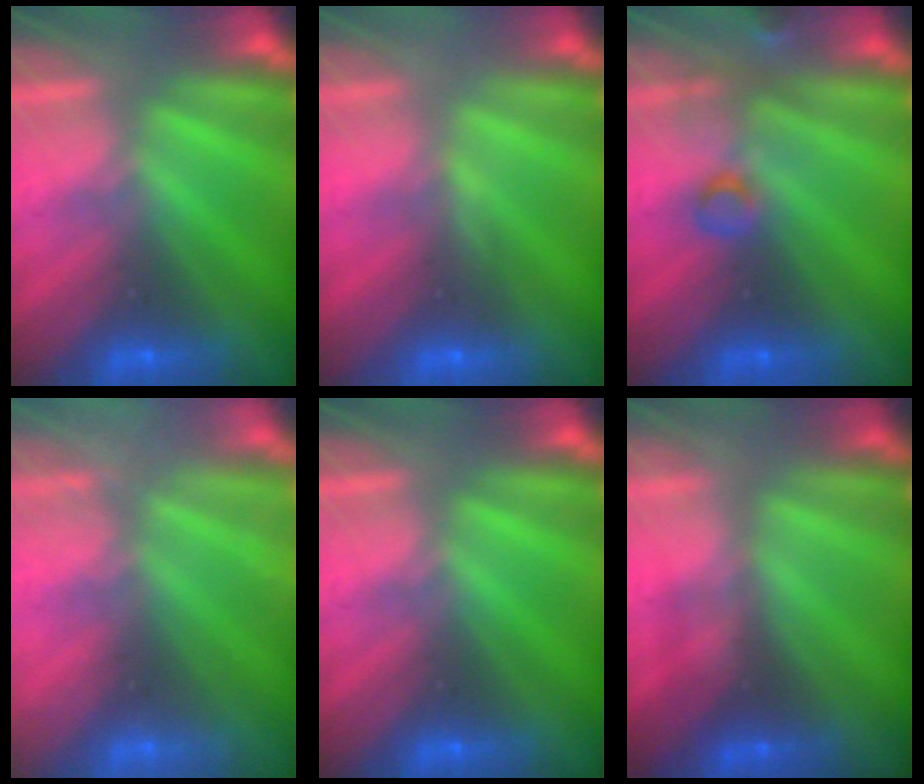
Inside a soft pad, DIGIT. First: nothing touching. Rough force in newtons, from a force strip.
{"total": 2.9}
{"total": 2.9}
{"total": 2.7}
{"total": 0.0}
{"total": 2.0}